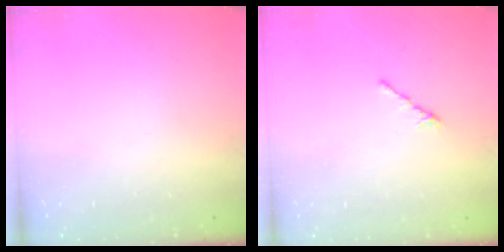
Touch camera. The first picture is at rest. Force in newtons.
{"total": 1.7, "press": 1.6, "slide": 0.5}